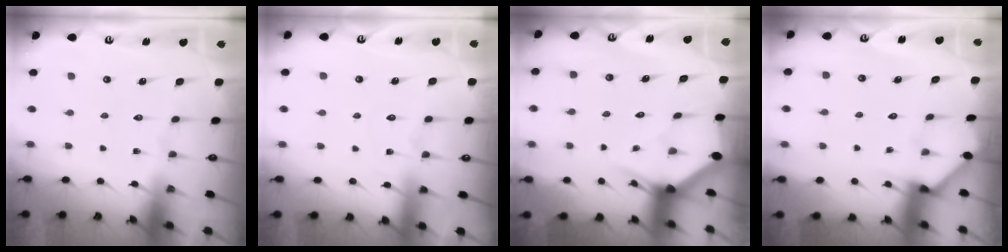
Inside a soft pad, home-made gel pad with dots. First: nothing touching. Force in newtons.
{"total": 4.3, "press": 4.3, "slide": 0.5}
{"total": 2.8, "press": 2.8, "slide": 0.2}
{"total": 1.7, "press": 1.6, "slide": 0.2}